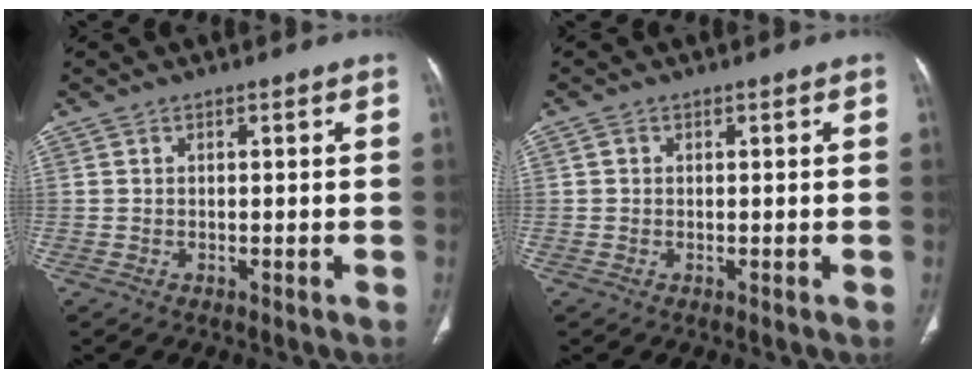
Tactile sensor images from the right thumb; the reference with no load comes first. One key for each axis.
{"total": 0.7, "fx": 0.1, "fy": 0.6, "fz": 0.2, "tx": 0.000, "ty": 0.001, "tz": 0.001}